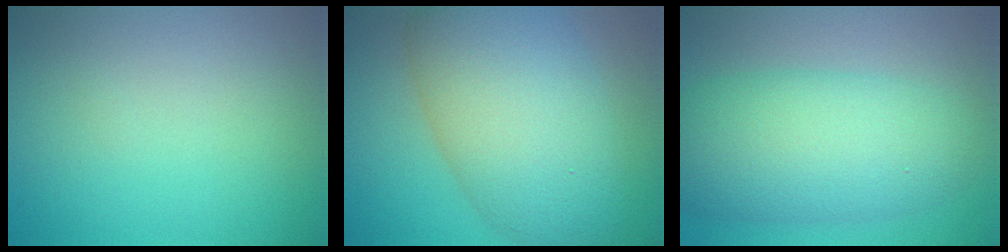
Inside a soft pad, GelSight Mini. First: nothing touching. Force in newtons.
{"total": 10.6, "press": 10.6, "slide": 0.4}
{"total": 8.1, "press": 8.1, "slide": 0.1}